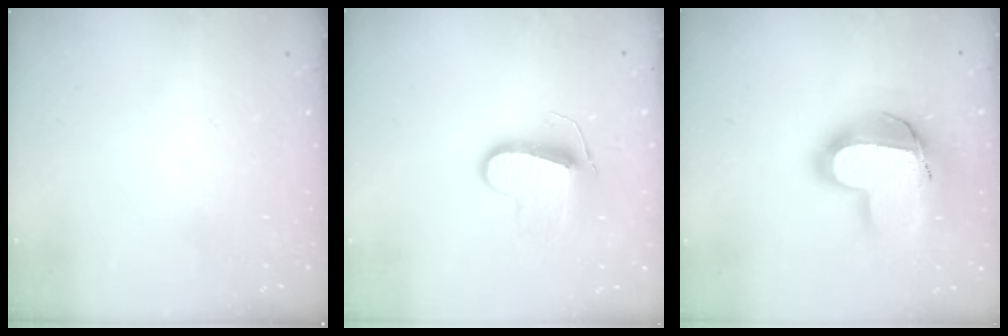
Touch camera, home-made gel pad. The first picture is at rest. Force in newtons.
{"total": 9.1, "press": 9.1, "slide": 0.2}
{"total": 18.9, "press": 18.9, "slide": 1.6}